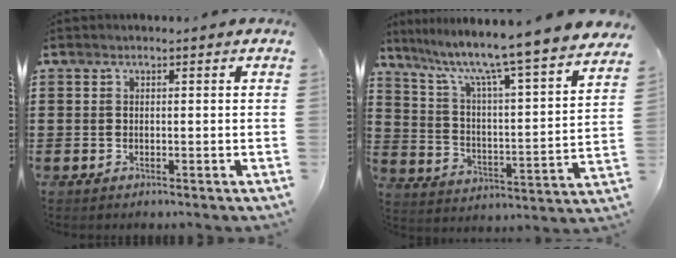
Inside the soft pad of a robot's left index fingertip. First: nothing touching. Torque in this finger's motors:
{"motor_torque": [2.14, 0.00, 1.05, 0.21]}